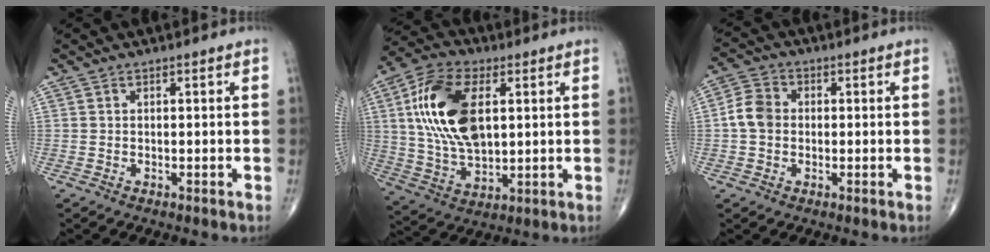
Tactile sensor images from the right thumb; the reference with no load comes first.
{"total": 17.4, "force": [3.8, 9.3, 14.2], "torque": [-0.269, -0.001, 0.072]}
{"total": 5.5, "force": [-0.2, 4.4, 3.2], "torque": [-0.055, 0.014, -0.013]}